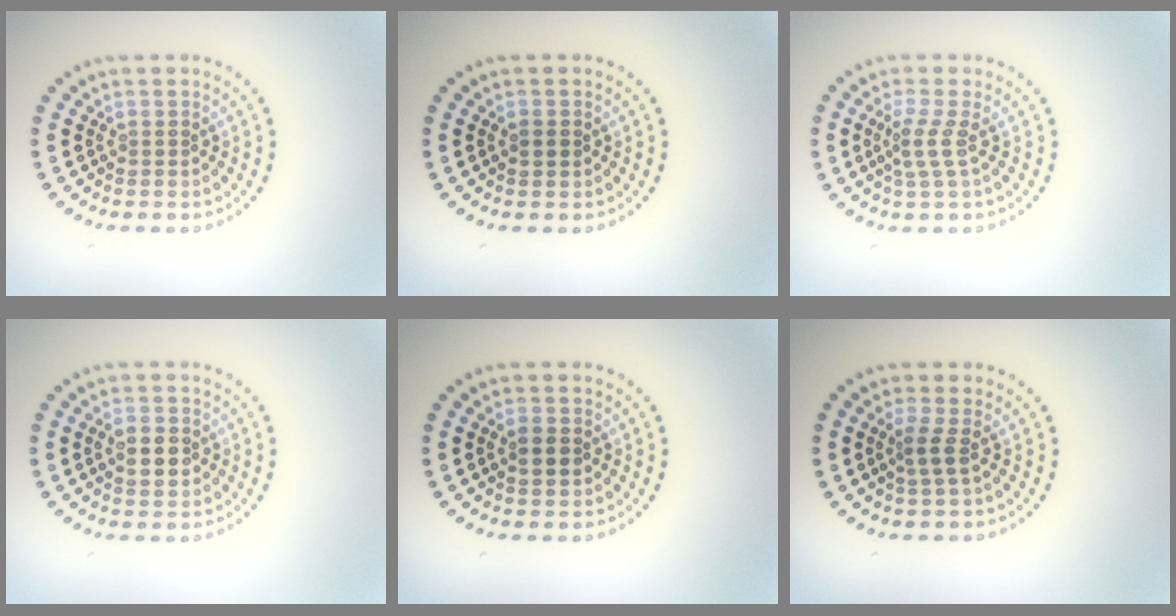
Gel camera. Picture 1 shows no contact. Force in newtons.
{"total": 1.1, "press": 1.1, "slide": 0.1}
{"total": 2.2, "press": 1.6, "slide": 1.6}
{"total": 2.9, "press": 2.9, "slide": 0.1}
{"total": 1.7, "press": 1.7, "slide": 0.1}
{"total": 1.6, "press": 1.2, "slide": 1.1}